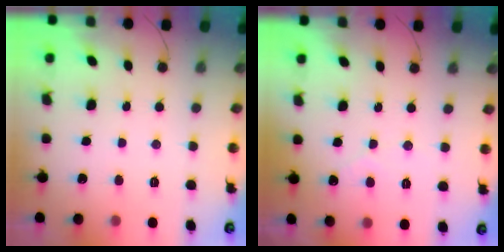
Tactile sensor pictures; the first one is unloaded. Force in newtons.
{"total": 1.7, "press": 1.7, "slide": 0.0}